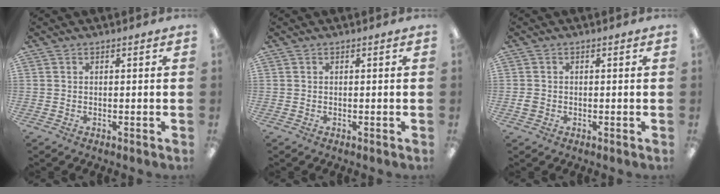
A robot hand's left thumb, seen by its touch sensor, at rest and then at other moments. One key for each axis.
{"total": 0.0}
{"total": 1.7, "fx": -0.3, "fy": 1.6, "fz": 0.6, "tx": -0.002, "ty": 0.001, "tz": -0.008}